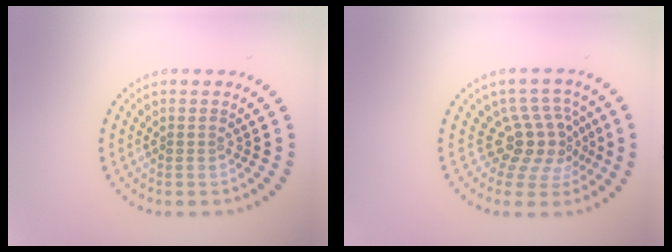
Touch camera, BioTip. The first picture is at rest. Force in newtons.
{"total": 3.8, "press": 2.7, "slide": 2.6}